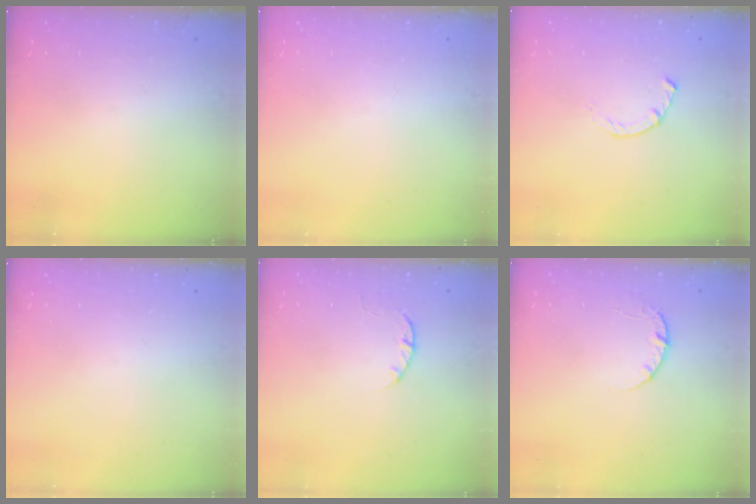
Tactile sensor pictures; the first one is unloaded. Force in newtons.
{"total": 0.0}
{"total": 2.3, "press": 2.2, "slide": 0.4}
{"total": 0.0}
{"total": 2.5, "press": 2.4, "slide": 0.4}
{"total": 3.2, "press": 3.1, "slide": 0.5}